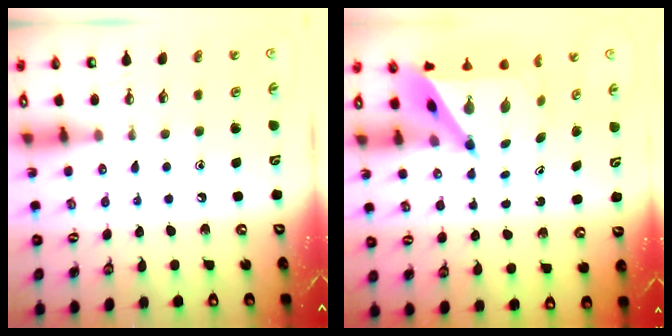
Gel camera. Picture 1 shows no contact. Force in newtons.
{"total": 7.7, "press": 7.6, "slide": 0.6}